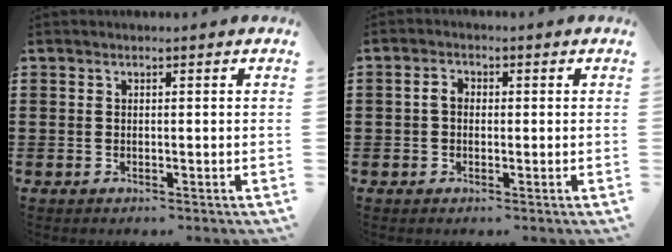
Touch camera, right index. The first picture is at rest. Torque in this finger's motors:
{"motor_torque": [0.51, -0.41, 0.11, 0.06]}